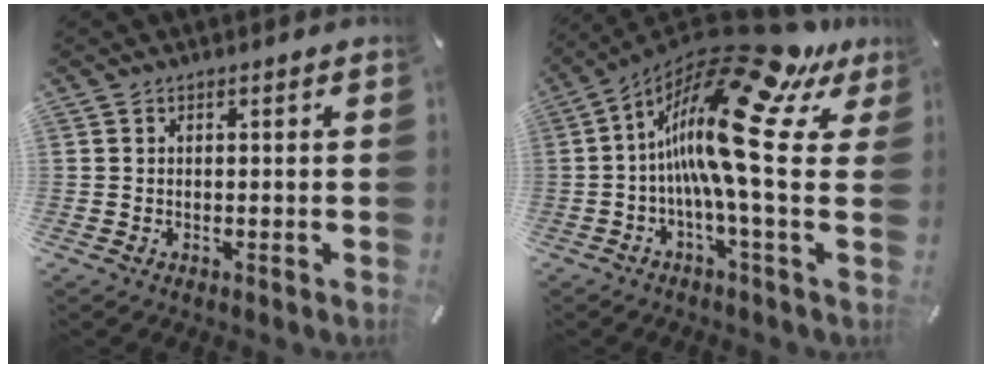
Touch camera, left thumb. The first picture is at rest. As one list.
[{"total": 21.5, "force": [7.6, 3.9, 19.7], "torque": [-0.375, -0.093, 0.117]}]